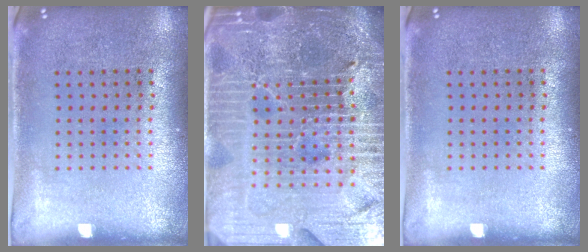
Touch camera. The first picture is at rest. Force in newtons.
{"total": 7.3, "press": 6.3, "slide": 3.7}
{"total": 0.0}